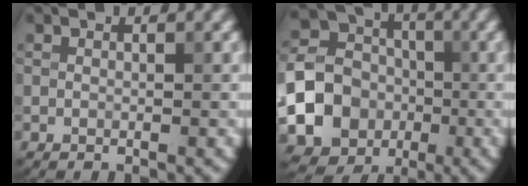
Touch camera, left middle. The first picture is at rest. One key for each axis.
{"total": 20.2, "fx": -5.5, "fy": 18.7, "fz": 5.4, "tx": -0.160, "ty": -0.035, "tz": -0.125}